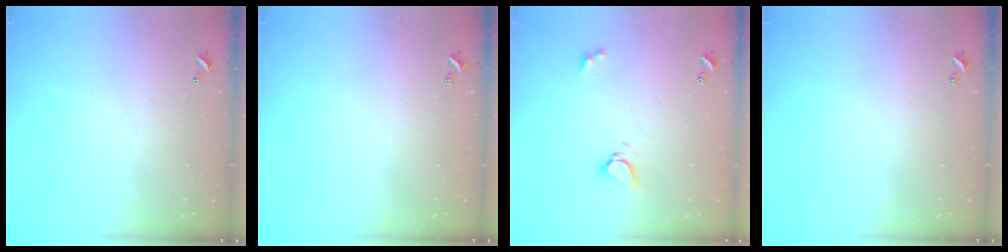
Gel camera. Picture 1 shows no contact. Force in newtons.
{"total": 0.0}
{"total": 3.5, "press": 3.4, "slide": 0.4}
{"total": 0.0}